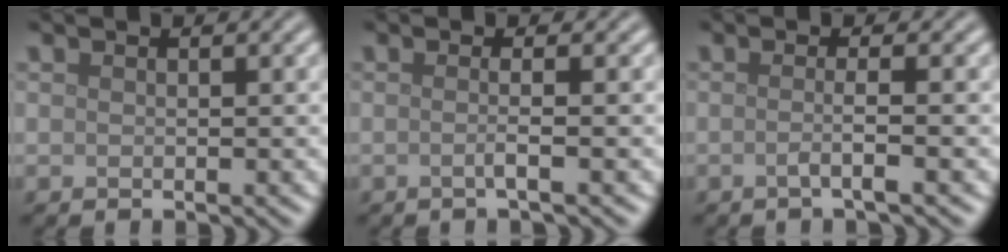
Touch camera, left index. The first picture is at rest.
{"total": 1.8, "force": [-0.2, 0.5, 1.7], "torque": [-0.023, -0.003, -0.014]}
{"total": 2.1, "force": [-0.4, 0.5, 2.0], "torque": [-0.028, -0.002, -0.018]}